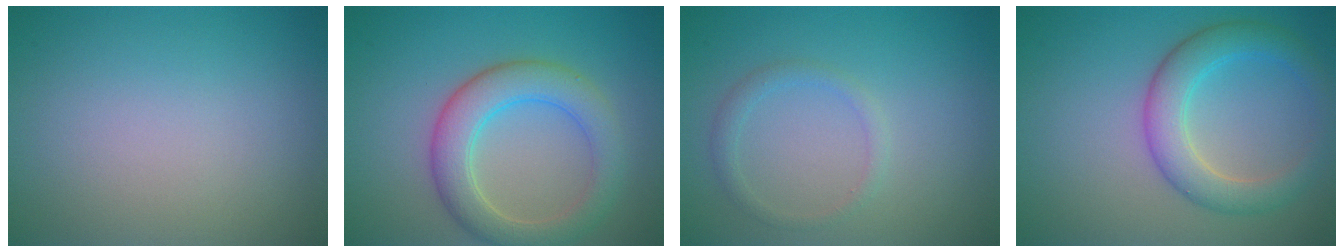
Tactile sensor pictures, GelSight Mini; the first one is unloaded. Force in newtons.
{"total": 5.2, "press": 5.2, "slide": 0.2}
{"total": 1.4, "press": 1.4, "slide": 0.1}
{"total": 4.5, "press": 4.5, "slide": 0.1}